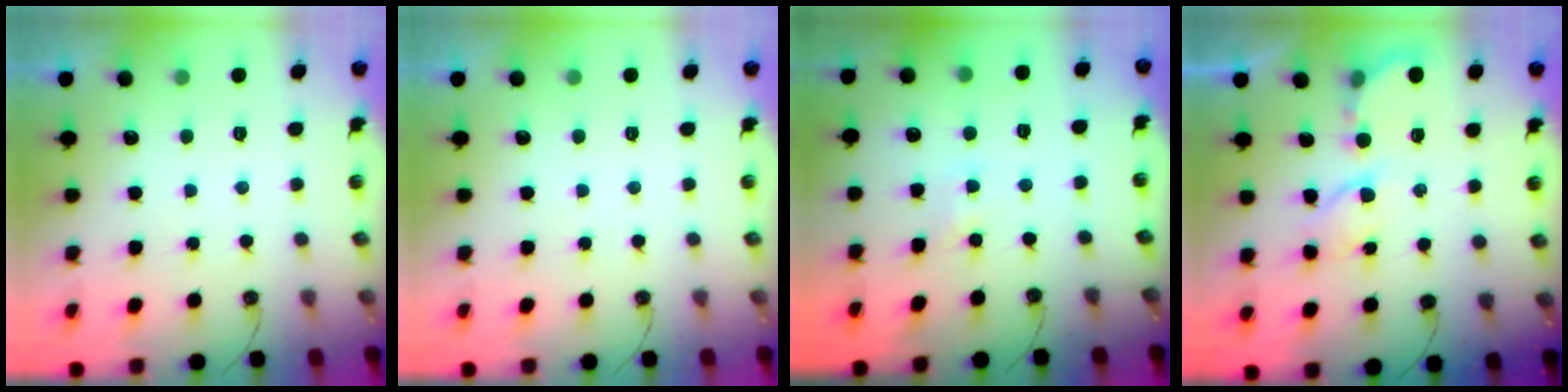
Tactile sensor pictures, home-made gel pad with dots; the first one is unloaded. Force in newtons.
{"total": 0.0}
{"total": 3.7, "press": 3.6, "slide": 0.5}
{"total": 6.0, "press": 6.0, "slide": 0.5}